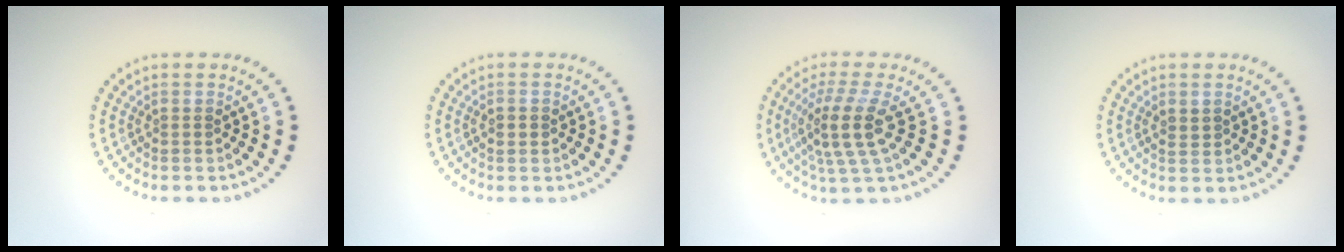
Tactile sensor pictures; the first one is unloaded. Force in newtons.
{"total": 1.3, "press": 1.3, "slide": 0.2}
{"total": 4.4, "press": 3.3, "slide": 2.9}
{"total": 0.7, "press": 0.6, "slide": 0.3}